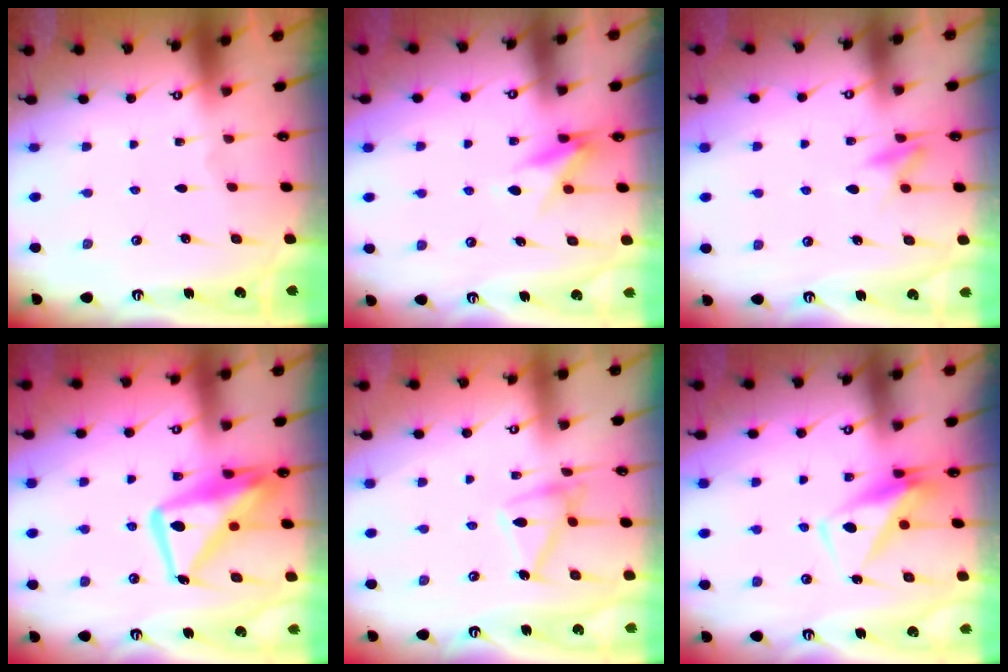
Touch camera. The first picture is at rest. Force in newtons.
{"total": 9.3, "press": 9.3, "slide": 0.7}
{"total": 8.3, "press": 8.3, "slide": 0.9}
{"total": 17.2, "press": 17.2, "slide": 1.7}
{"total": 13.2, "press": 13.2, "slide": 0.5}
{"total": 7.4, "press": 7.2, "slide": 1.5}